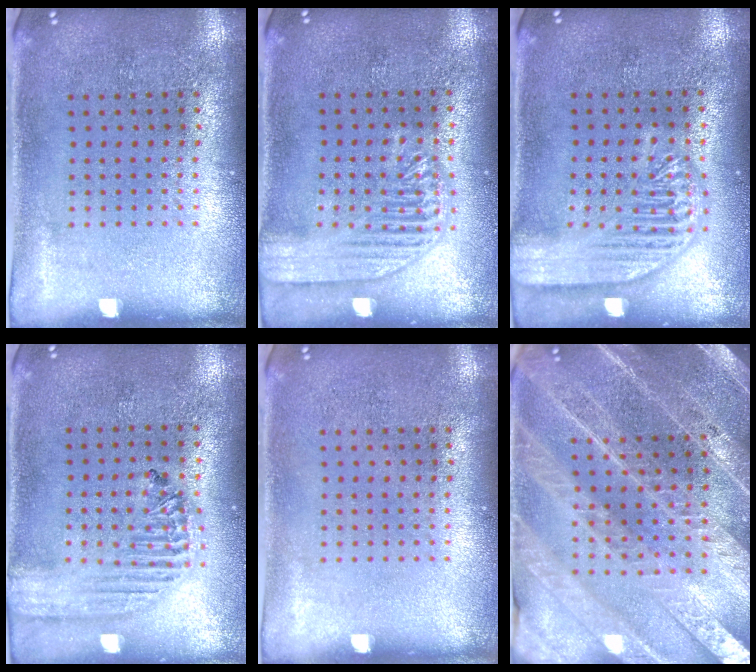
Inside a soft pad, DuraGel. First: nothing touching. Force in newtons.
{"total": 1.8, "press": 1.8, "slide": 0.3}
{"total": 3.6, "press": 3.6, "slide": 0.4}
{"total": 1.8, "press": 1.7, "slide": 0.7}
{"total": 0.0}
{"total": 4.3, "press": 3.9, "slide": 1.8}